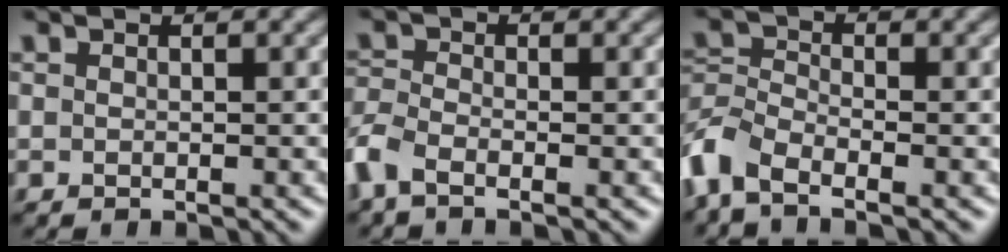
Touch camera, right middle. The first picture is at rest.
{"total": 3.4, "force": [-2.1, 1.6, 2.1], "torque": [-0.058, -0.008, -0.062]}
{"total": 5.2, "force": [-3.3, 2.5, 3.1], "torque": [-0.072, -0.003, -0.084]}